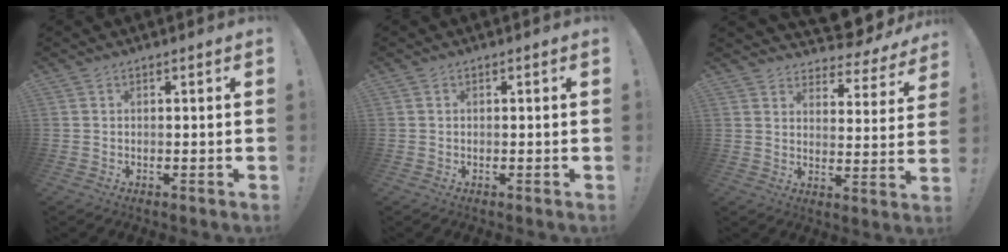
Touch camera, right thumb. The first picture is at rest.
{"total": 0.0}
{"total": 6.4, "force": [6.0, 1.4, 1.5], "torque": [-0.010, -0.069, 0.103]}